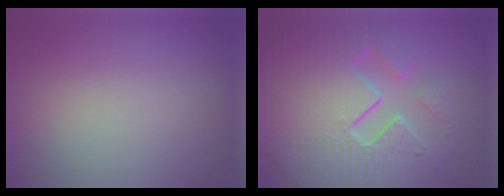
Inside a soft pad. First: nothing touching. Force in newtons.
{"total": 10.8, "press": 7.0, "slide": 8.3}